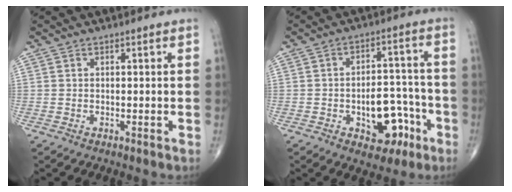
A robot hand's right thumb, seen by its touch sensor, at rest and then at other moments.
{"total": 11.1, "force": [-4.4, 6.6, 7.7], "torque": [-0.074, 0.043, -0.054]}